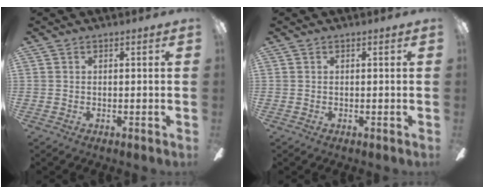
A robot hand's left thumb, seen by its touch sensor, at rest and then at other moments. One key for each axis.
{"total": 0.0}